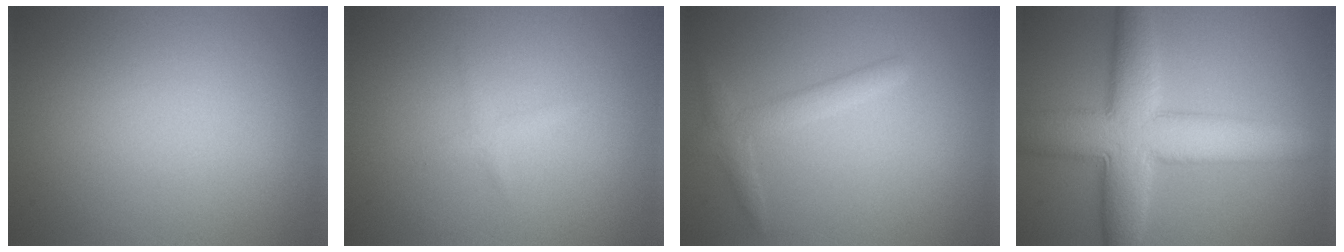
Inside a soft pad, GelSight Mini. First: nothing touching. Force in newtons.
{"total": 0.9, "press": 0.9, "slide": 0.0}
{"total": 2.1, "press": 2.1, "slide": 0.1}
{"total": 9.7, "press": 9.7, "slide": 0.4}